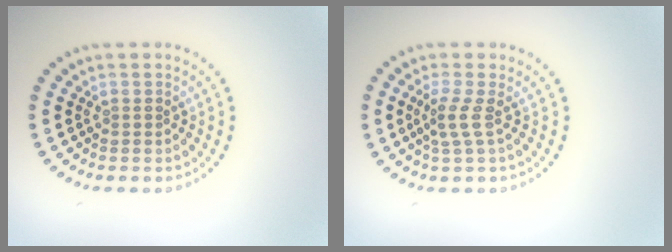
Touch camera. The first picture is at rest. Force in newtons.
{"total": 1.9, "press": 1.3, "slide": 1.5}